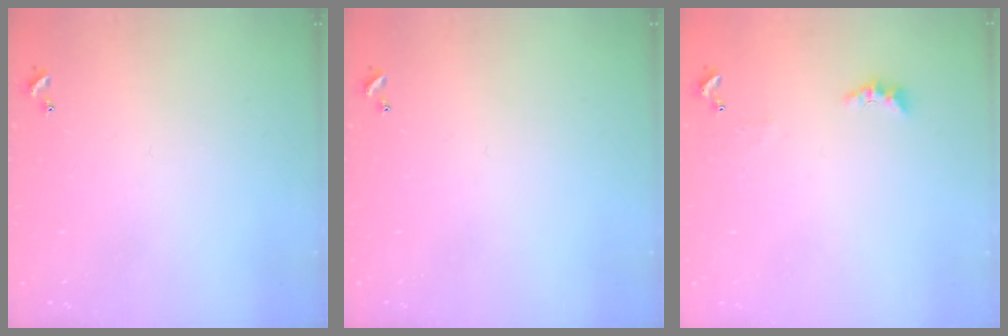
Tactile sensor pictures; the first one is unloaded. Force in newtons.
{"total": 0.0}
{"total": 2.2, "press": 2.1, "slide": 0.7}